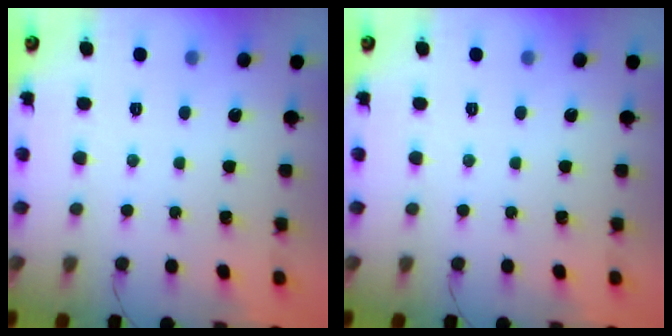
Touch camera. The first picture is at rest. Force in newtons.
{"total": 0.0}